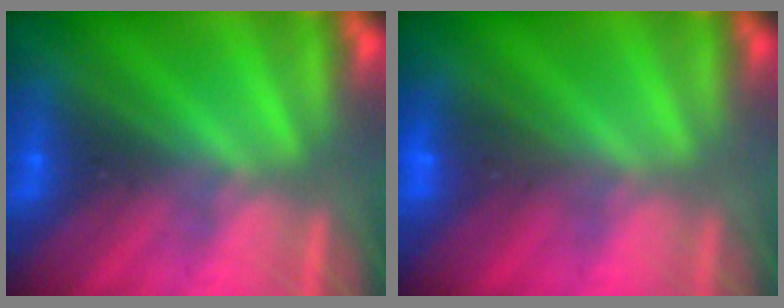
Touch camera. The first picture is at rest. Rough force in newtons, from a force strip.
{"total": 3.0}